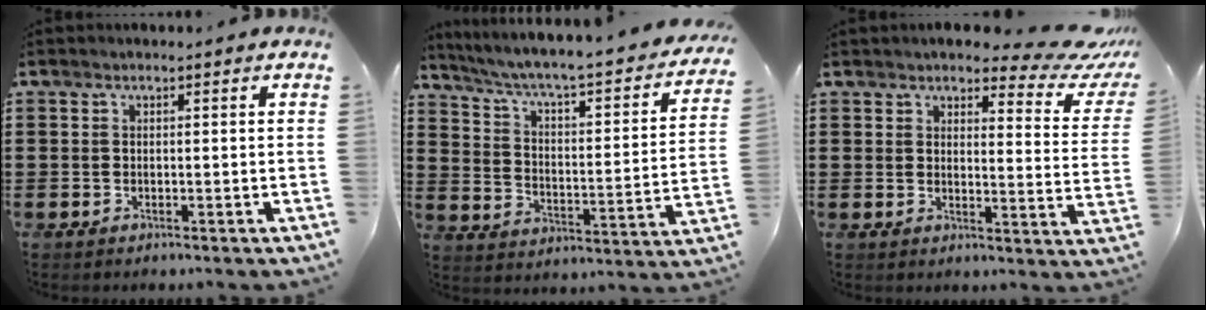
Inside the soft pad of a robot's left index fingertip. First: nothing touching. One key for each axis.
{"total": 4.0, "fx": 3.0, "fy": 0.2, "fz": 2.8, "tx": -0.070, "ty": -0.040, "tz": 0.038}
{"total": 6.1, "fx": 5.2, "fy": 1.1, "fz": 2.9, "tx": -0.055, "ty": -0.034, "tz": 0.087}